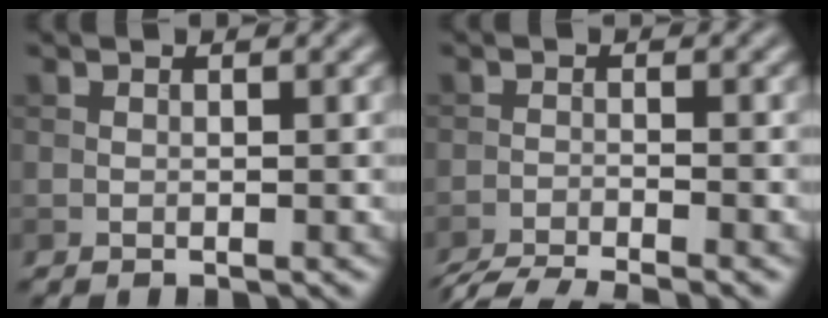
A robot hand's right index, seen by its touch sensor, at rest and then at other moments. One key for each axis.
{"total": 6.3, "fx": -5.9, "fy": 0.8, "fz": 2.1, "tx": -0.041, "ty": -0.018, "tz": -0.099}